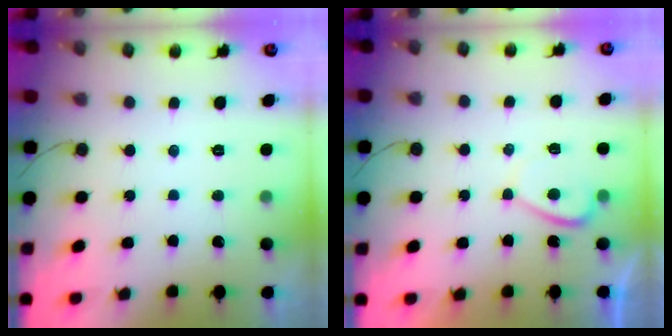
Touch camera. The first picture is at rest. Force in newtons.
{"total": 2.9, "press": 2.8, "slide": 0.6}